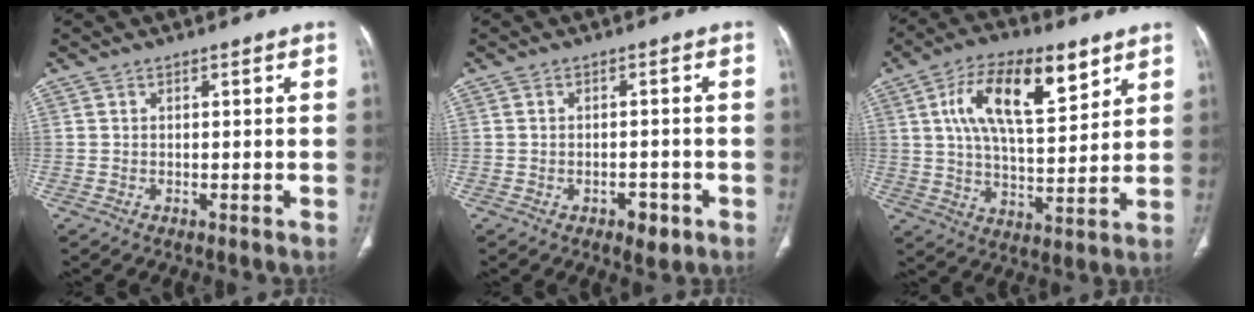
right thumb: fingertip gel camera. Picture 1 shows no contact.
{"total": 3.4, "force": [-1.7, 1.9, 2.3], "torque": [-0.023, 0.010, -0.017]}
{"total": 17.1, "force": [7.5, 7.4, 13.5], "torque": [-0.210, -0.018, 0.128]}